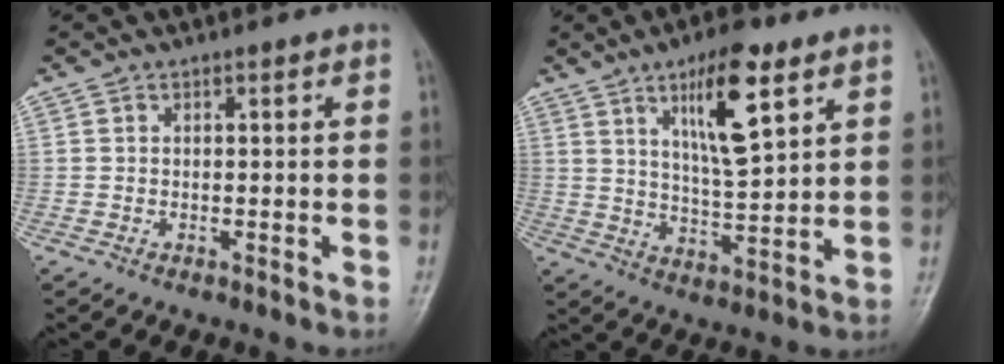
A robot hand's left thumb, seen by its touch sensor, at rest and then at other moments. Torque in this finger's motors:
{"motor_torque": [0.79, 0.14, 1.53, -0.72, 0.25]}